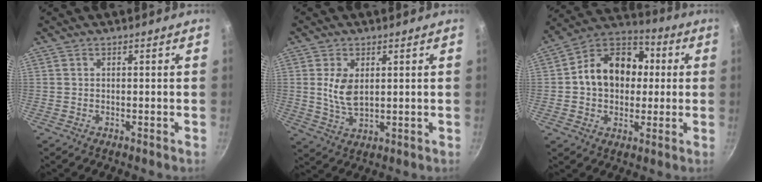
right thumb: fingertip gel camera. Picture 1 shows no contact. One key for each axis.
{"total": 6.2, "fx": 1.4, "fy": 3.4, "fz": 4.9, "tx": -0.094, "ty": -0.015, "tz": 0.030}
{"total": 16.0, "fx": 1.3, "fy": 12.5, "fz": 10.0, "tx": -0.126, "ty": 0.030, "tz": 0.002}